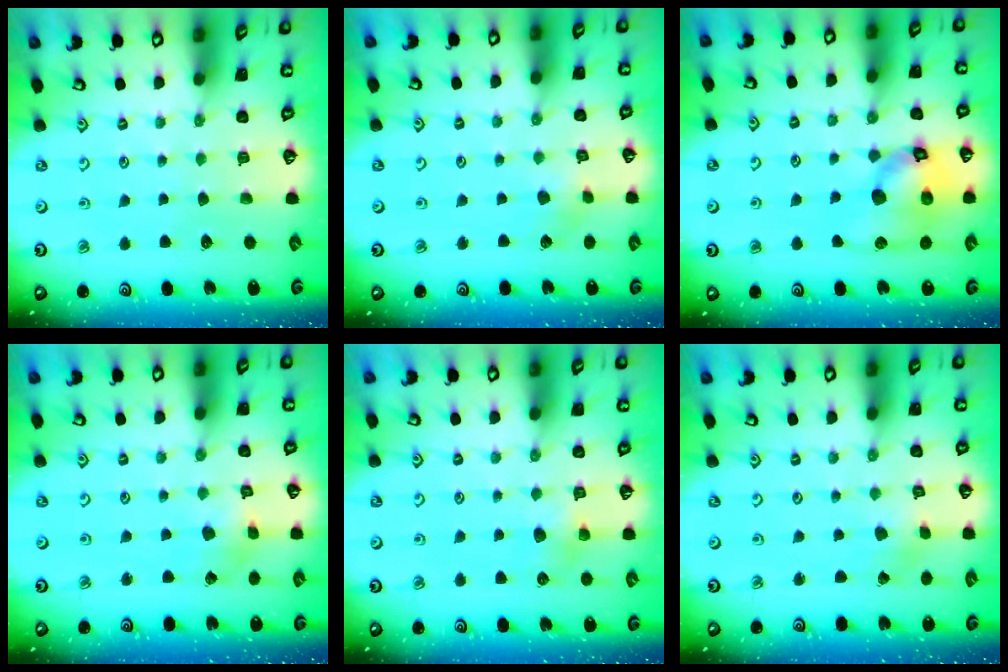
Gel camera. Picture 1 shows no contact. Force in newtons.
{"total": 3.0, "press": 3.0, "slide": 0.3}
{"total": 16.5, "press": 16.4, "slide": 2.2}
{"total": 2.5, "press": 2.5, "slide": 0.3}
{"total": 6.1, "press": 6.1, "slide": 0.4}
{"total": 0.9, "press": 0.9, "slide": 0.1}